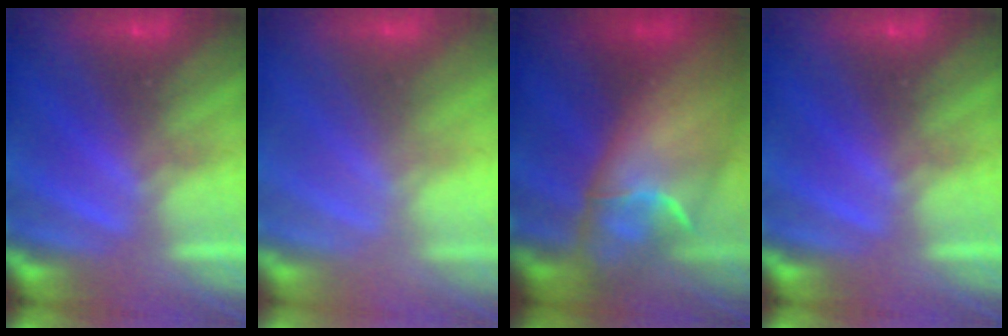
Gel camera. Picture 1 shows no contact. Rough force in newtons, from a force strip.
{"total": 2.6}
{"total": 8.1}
{"total": 0.0}